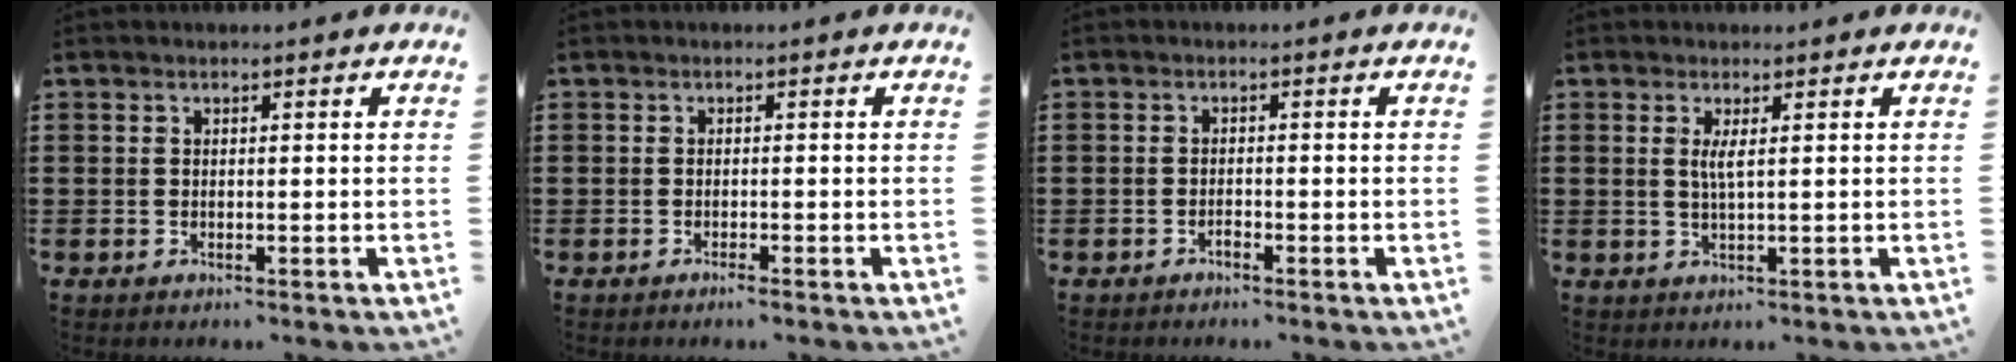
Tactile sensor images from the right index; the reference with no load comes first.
{"total": 0.9, "force": [-0.8, -0.1, 0.4], "torque": [-0.009, -0.004, -0.014]}
{"total": 0.9, "force": [-0.9, 0.2, 0.3], "torque": [-0.009, -0.001, -0.017]}
{"total": 2.2, "force": [0.5, 0.1, 2.1], "torque": [-0.044, -0.003, 0.007]}